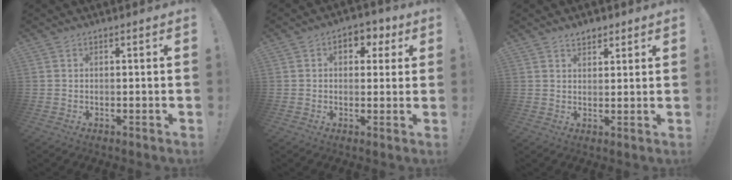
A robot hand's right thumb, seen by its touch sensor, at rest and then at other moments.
{"total": 6.2, "force": [1.8, 4.6, 3.6], "torque": [-0.030, -0.005, 0.027]}
{"total": 3.1, "force": [2.5, 1.6, 0.9], "torque": [-0.003, -0.012, 0.044]}